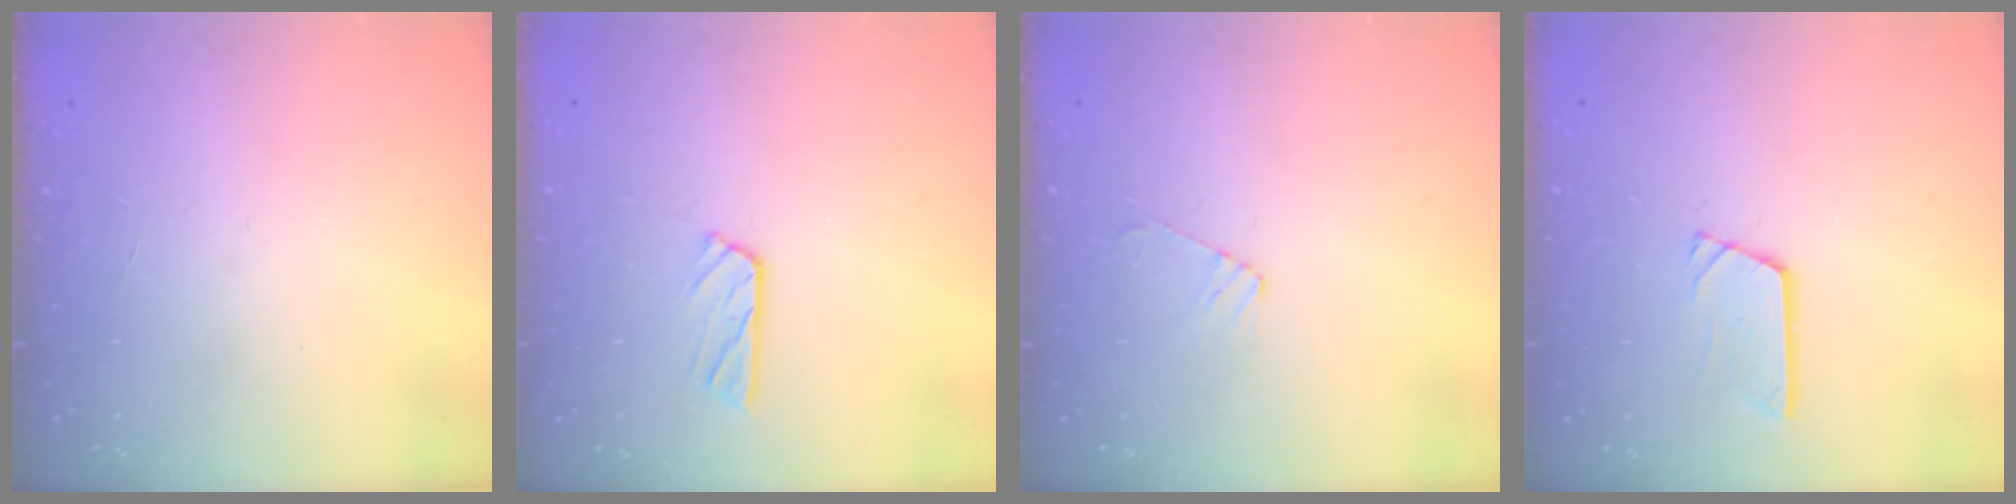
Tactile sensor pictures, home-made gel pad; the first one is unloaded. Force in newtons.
{"total": 4.6, "press": 4.6, "slide": 0.2}
{"total": 5.3, "press": 5.3, "slide": 0.7}
{"total": 4.3, "press": 4.3, "slide": 0.4}